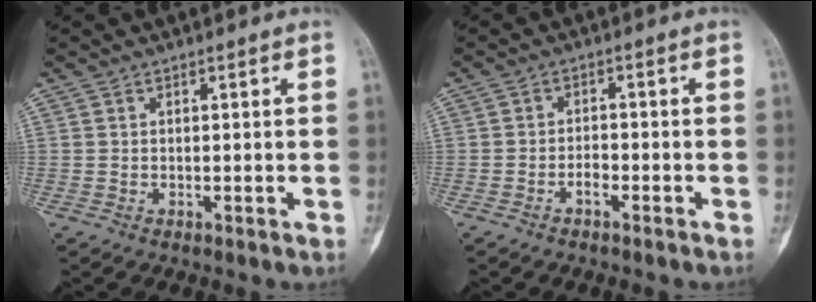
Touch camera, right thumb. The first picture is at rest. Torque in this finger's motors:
{"motor_torque": [-0.44, -0.17, -0.06, 0.02, 0.00]}